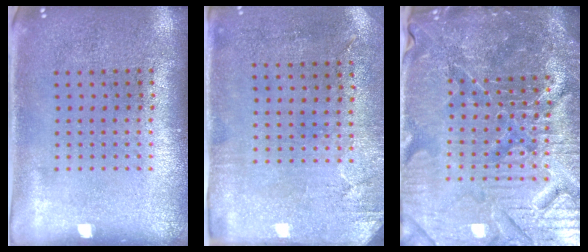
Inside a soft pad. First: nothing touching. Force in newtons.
{"total": 2.8, "press": 2.3, "slide": 1.7}
{"total": 6.3, "press": 5.7, "slide": 2.6}